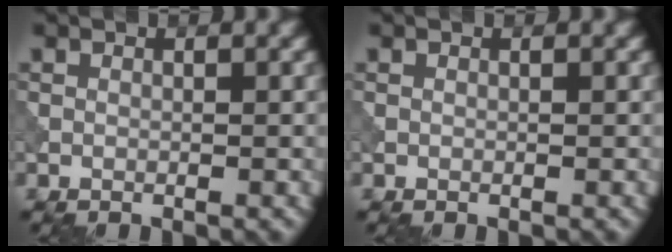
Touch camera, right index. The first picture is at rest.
{"total": 0.0}